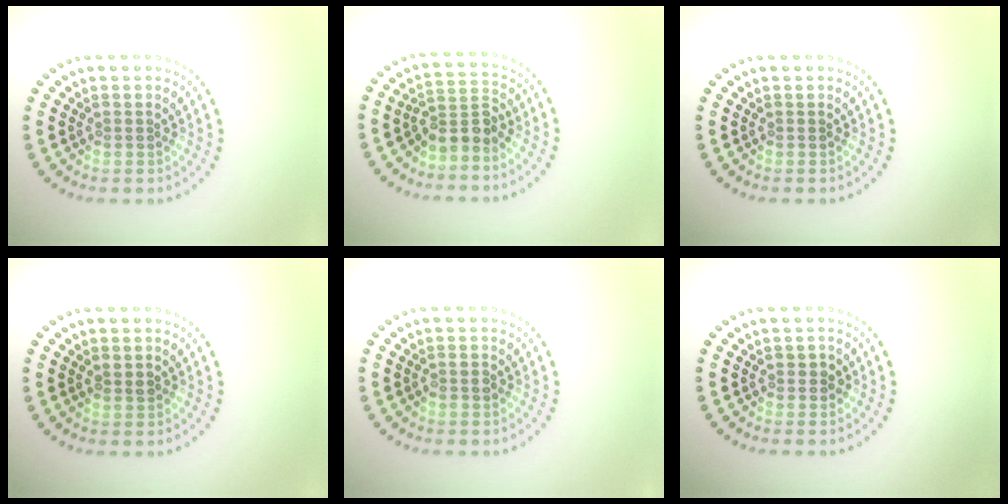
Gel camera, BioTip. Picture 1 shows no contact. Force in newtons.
{"total": 2.6, "press": 1.9, "slide": 1.8}
{"total": 0.0}
{"total": 0.8, "press": 0.8, "slide": 0.1}
{"total": 0.9, "press": 0.8, "slide": 0.4}
{"total": 0.7, "press": 0.7, "slide": 0.0}